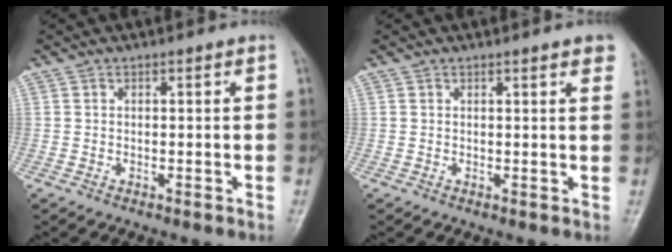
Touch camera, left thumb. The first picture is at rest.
{"total": 3.9, "force": [2.7, 0.7, 2.7], "torque": [-0.022, 0.000, 0.025]}